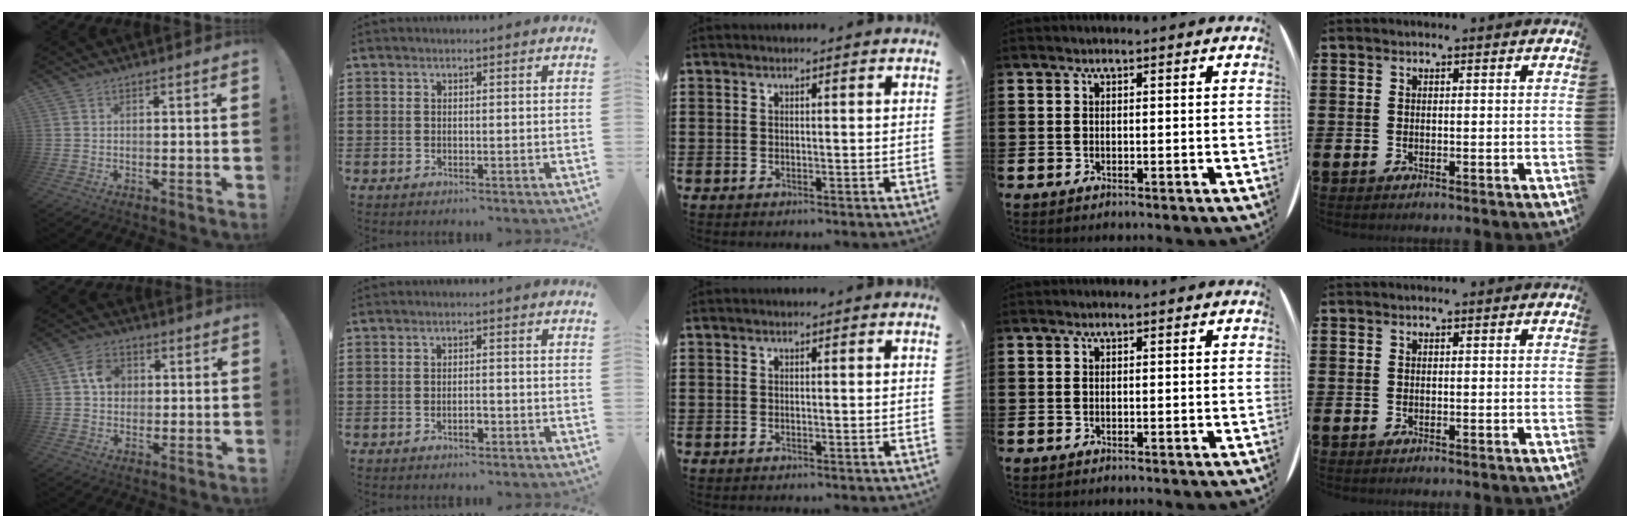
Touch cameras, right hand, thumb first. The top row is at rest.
{"thumb": {"total": 7.3, "force": [1.7, 6.0, 3.8], "torque": [-0.053, 0.007, 0.032]}, "index": {"total": 2.1, "force": [-0.9, 0.7, 1.7], "torque": [-0.032, 0.001, -0.017]}}